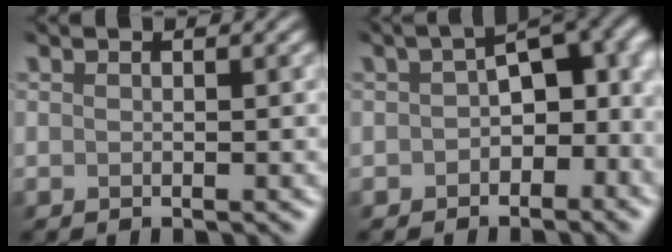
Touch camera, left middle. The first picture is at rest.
{"total": 7.8, "force": [-1.0, 4.8, 6.0], "torque": [-0.056, 0.013, -0.024]}